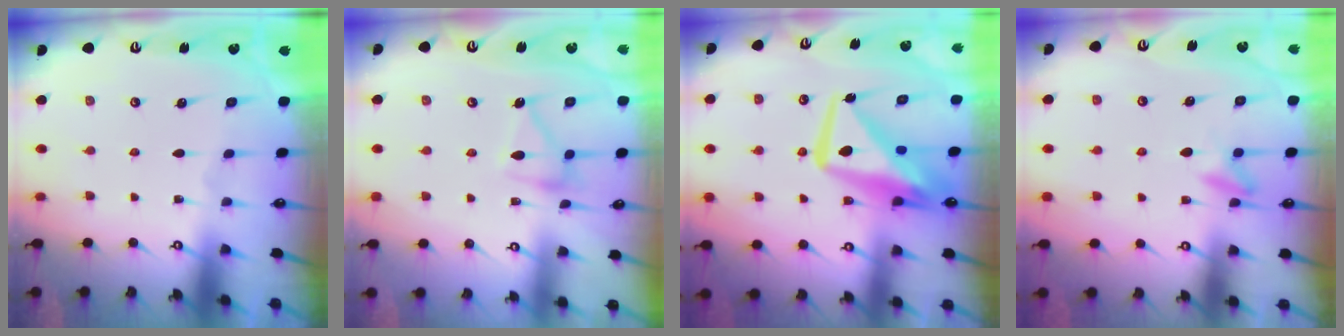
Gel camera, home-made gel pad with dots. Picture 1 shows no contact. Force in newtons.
{"total": 12.3, "press": 12.3, "slide": 0.6}
{"total": 12.5, "press": 12.4, "slide": 1.4}
{"total": 6.8, "press": 6.4, "slide": 2.2}